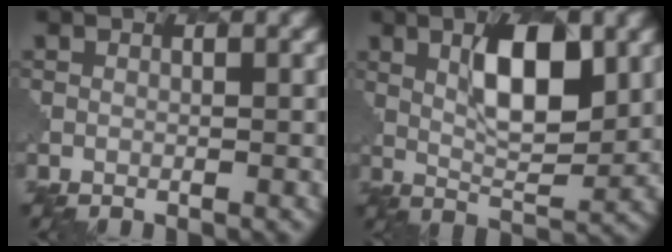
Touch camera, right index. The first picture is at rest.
{"total": 6.6, "force": [2.3, 2.3, 5.8], "torque": [-0.092, -0.002, 0.042]}